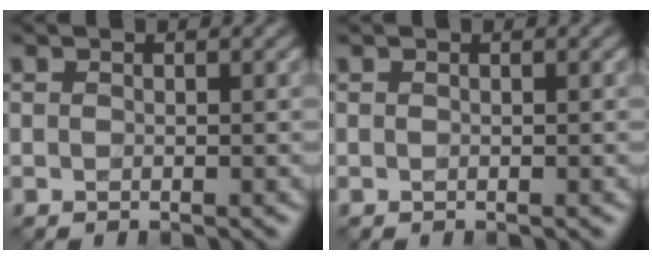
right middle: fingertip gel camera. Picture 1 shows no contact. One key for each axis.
{"total": 0.0}